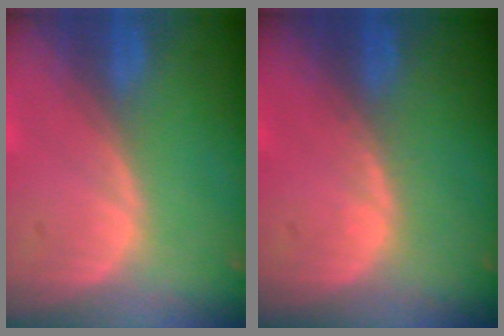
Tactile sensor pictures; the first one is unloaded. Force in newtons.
{"total": 0.5, "press": 0.5, "slide": 0.1}